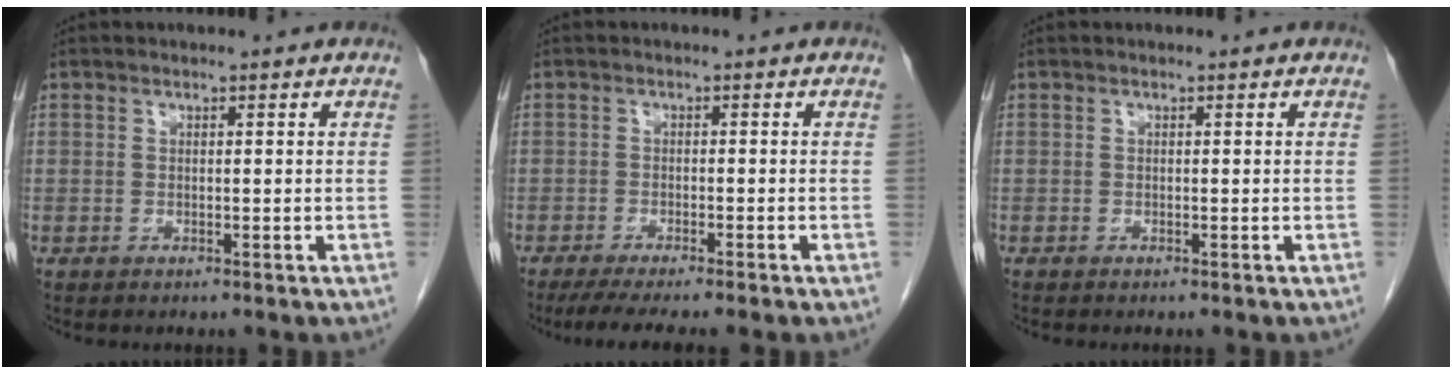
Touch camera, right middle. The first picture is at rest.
{"total": 7.1, "force": [-5.6, 0.0, 4.3], "torque": [-0.053, -0.013, -0.085]}
{"total": 0.0}